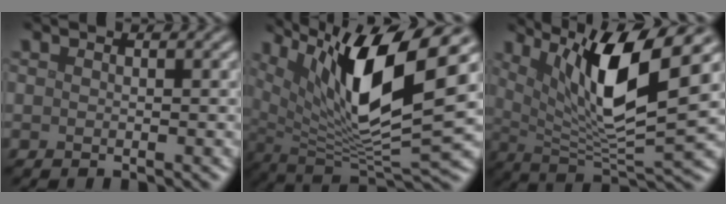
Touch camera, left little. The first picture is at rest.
{"total": 12.9, "force": [5.5, 3.2, 11.2], "torque": [-0.203, -0.003, 0.107]}
{"total": 10.1, "force": [4.2, 2.2, 8.9], "torque": [-0.146, -0.012, 0.081]}